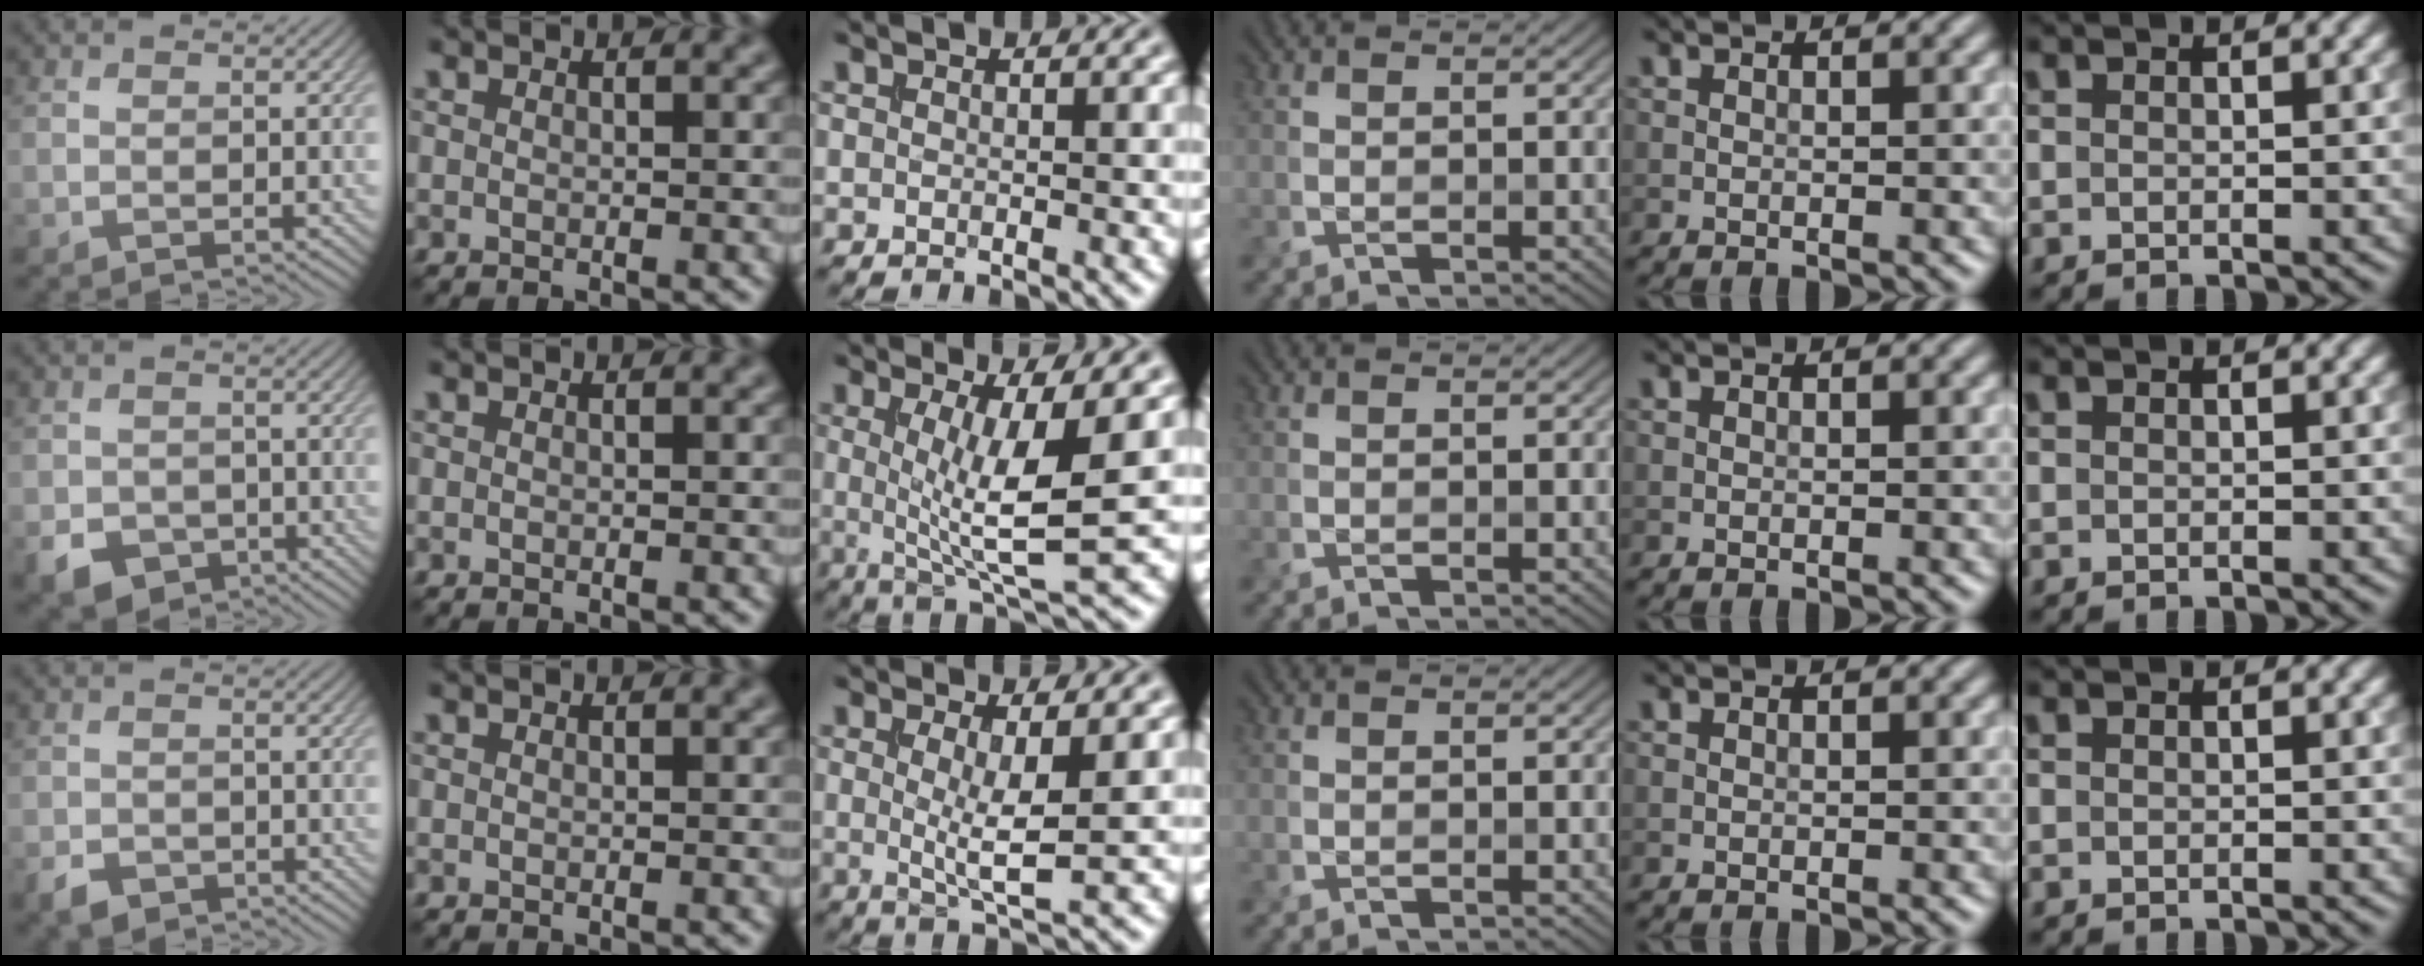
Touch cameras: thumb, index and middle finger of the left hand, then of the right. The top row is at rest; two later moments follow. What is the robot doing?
{"motion": "extract", "object": "file holder"}